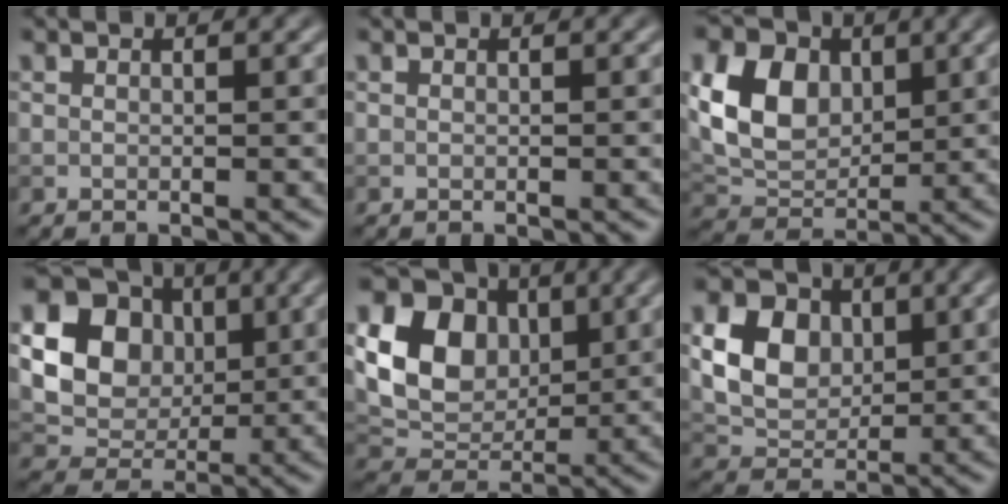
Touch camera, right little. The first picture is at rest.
{"total": 0.0}
{"total": 7.2, "force": [1.7, 5.2, 4.6], "torque": [-0.100, 0.000, 0.032]}
{"total": 12.0, "force": [2.8, 10.3, 5.3], "torque": [-0.123, 0.015, 0.052]}
{"total": 8.9, "force": [1.9, 6.8, 5.4], "torque": [-0.114, -0.003, 0.030]}
{"total": 6.8, "force": [1.6, 5.2, 4.1], "torque": [-0.090, 0.000, 0.026]}